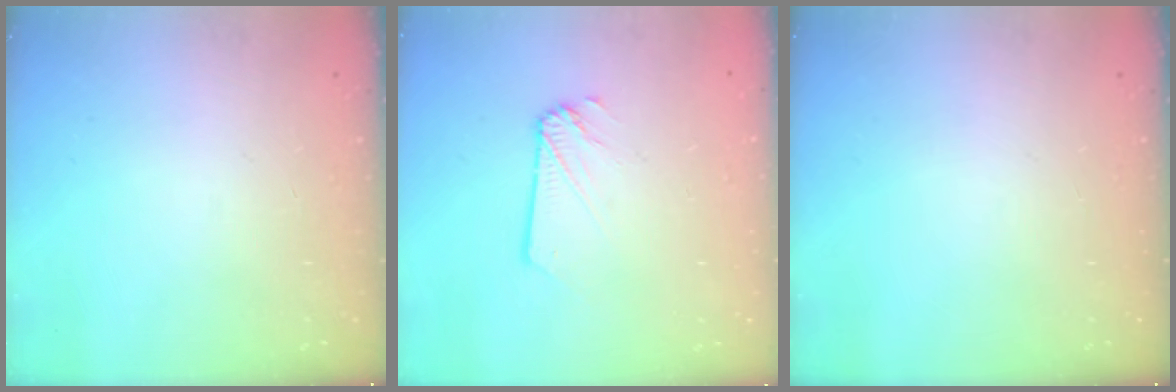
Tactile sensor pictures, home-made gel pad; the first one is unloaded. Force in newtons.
{"total": 1.2, "press": 1.2, "slide": 0.1}
{"total": 0.0}